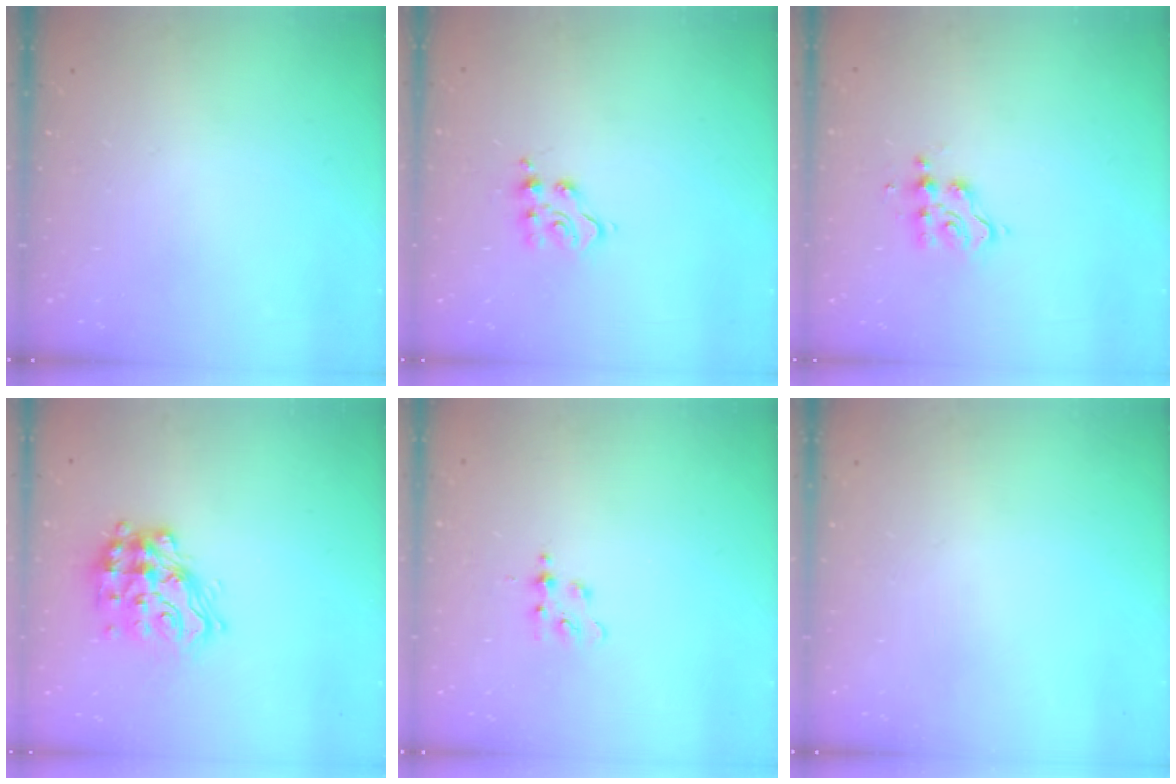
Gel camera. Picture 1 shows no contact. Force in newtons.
{"total": 5.1, "press": 5.1, "slide": 0.2}
{"total": 5.0, "press": 5.0, "slide": 0.2}
{"total": 15.7, "press": 15.6, "slide": 0.7}
{"total": 3.4, "press": 3.4, "slide": 0.4}
{"total": 0.0}